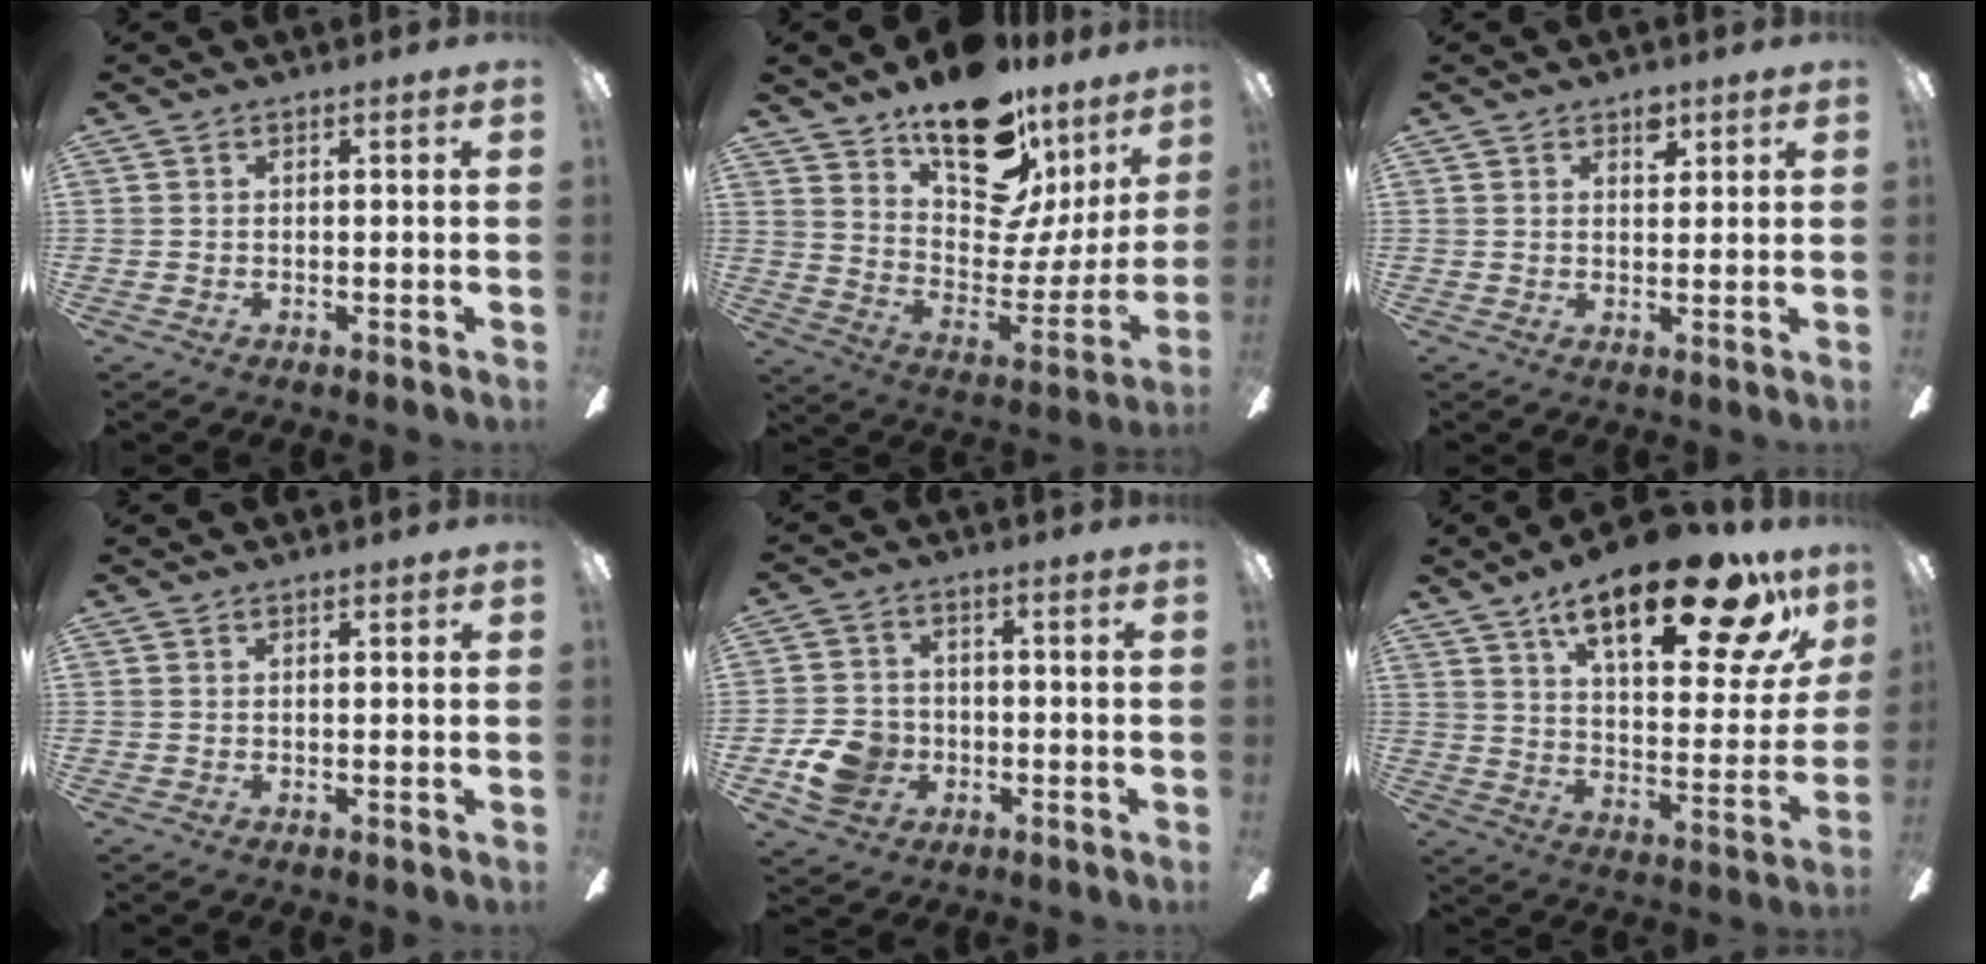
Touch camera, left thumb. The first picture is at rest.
{"total": 20.3, "force": [14.7, 9.4, 10.4], "torque": [-0.154, -0.112, 0.261]}
{"total": 4.1, "force": [2.6, 2.4, 2.1], "torque": [-0.015, -0.010, 0.041]}
{"total": 1.1, "force": [0.9, 0.3, 0.5], "torque": [-0.004, -0.003, 0.014]}
{"total": 9.2, "force": [-2.8, 7.7, 4.2], "torque": [-0.087, 0.020, -0.051]}
{"total": 25.0, "force": [15.9, 8.3, 17.4], "torque": [-0.258, -0.090, 0.252]}